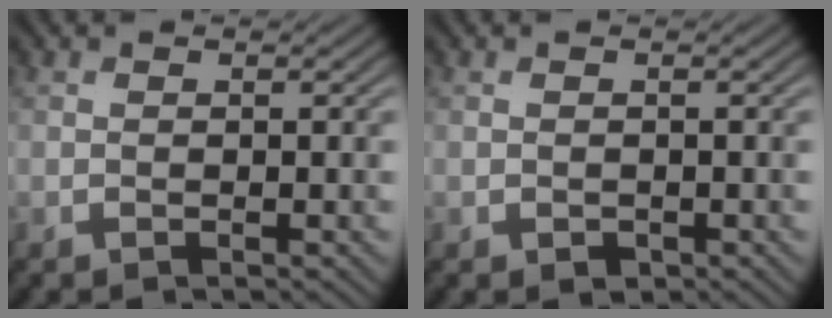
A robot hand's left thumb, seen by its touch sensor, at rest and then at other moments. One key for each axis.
{"total": 0.6, "fx": -0.3, "fy": 0.5, "fz": 0.3, "tx": -0.005, "ty": -0.003, "tz": -0.004}